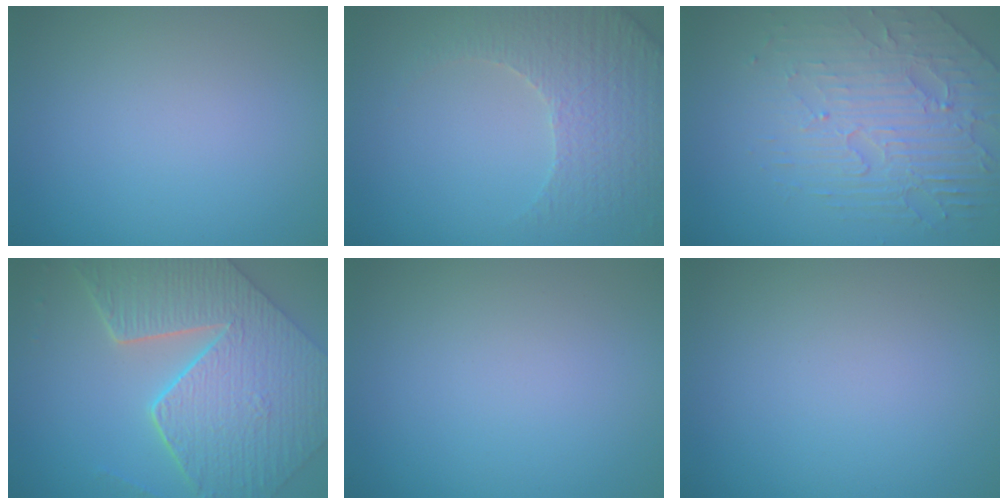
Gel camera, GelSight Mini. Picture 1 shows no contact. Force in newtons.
{"total": 4.5, "press": 3.9, "slide": 2.4}
{"total": 4.6, "press": 4.2, "slide": 1.9}
{"total": 9.3, "press": 6.8, "slide": 6.3}
{"total": 0.0}
{"total": 0.0}